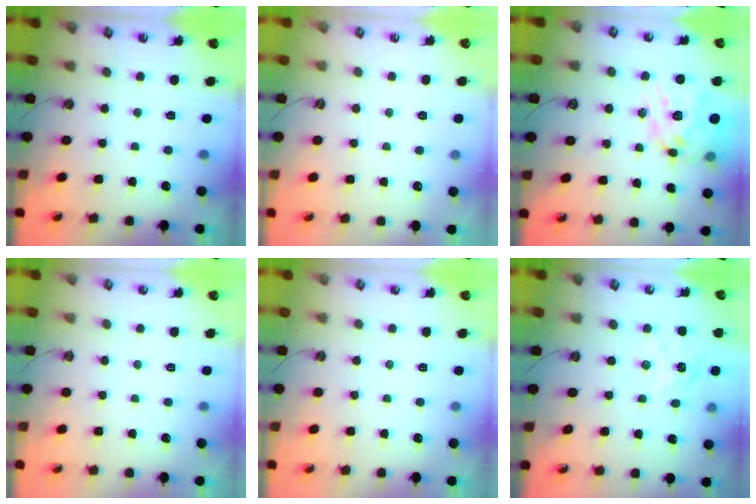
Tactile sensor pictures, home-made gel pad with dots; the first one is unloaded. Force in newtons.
{"total": 0.0}
{"total": 18.2, "press": 18.1, "slide": 1.8}
{"total": 0.0}
{"total": 0.0}
{"total": 3.7, "press": 3.7, "slide": 0.2}